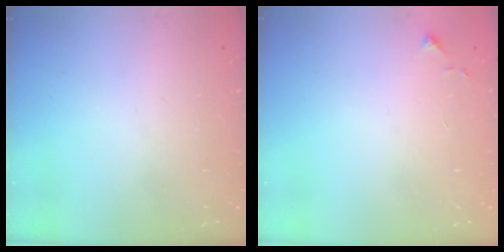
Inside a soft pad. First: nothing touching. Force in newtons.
{"total": 3.2, "press": 3.2, "slide": 0.6}